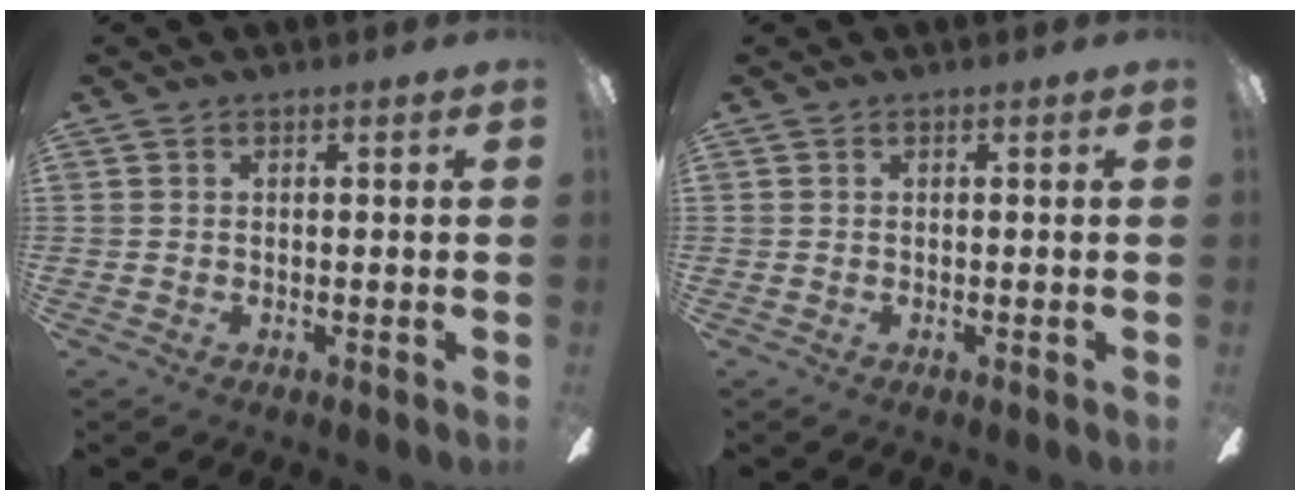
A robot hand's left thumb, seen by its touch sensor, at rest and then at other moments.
{"total": 0.0}